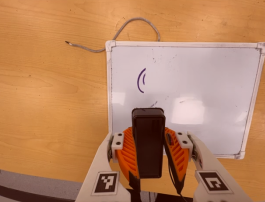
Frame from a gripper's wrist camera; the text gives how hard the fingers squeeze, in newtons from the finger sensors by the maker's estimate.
{"total": 7.0, "left": 6.0, "right": 7.9}